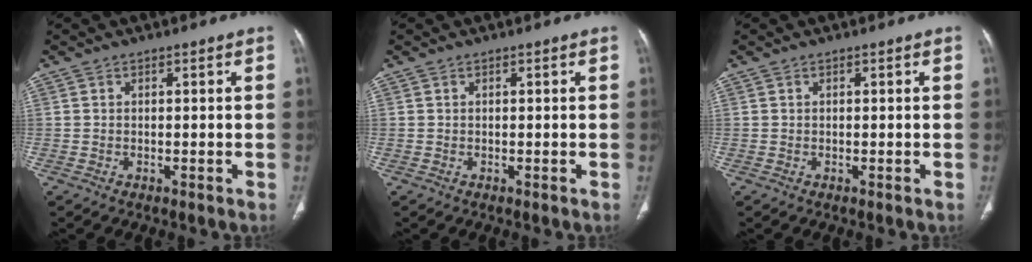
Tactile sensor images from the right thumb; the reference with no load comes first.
{"total": 0.0}
{"total": 0.0}